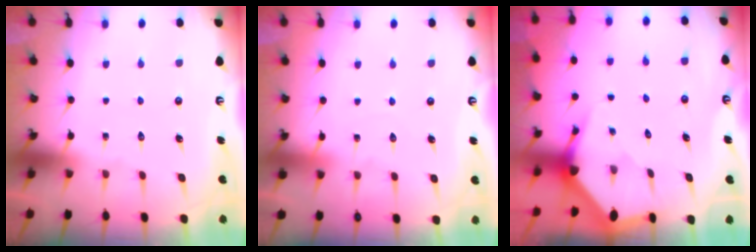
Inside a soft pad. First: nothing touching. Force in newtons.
{"total": 2.7, "press": 2.7, "slide": 0.3}
{"total": 2.9, "press": 2.9, "slide": 0.2}